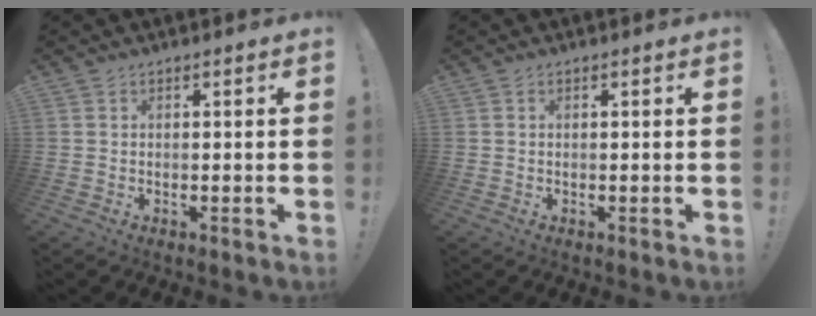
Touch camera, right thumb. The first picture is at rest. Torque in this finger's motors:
{"motor_torque": [-0.26, -0.09, 0.13, -0.08, 0.01]}